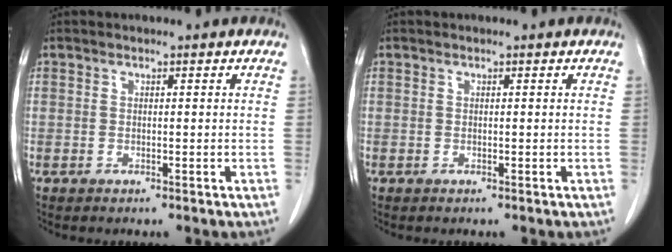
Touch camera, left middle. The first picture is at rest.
{"total": 0.0}